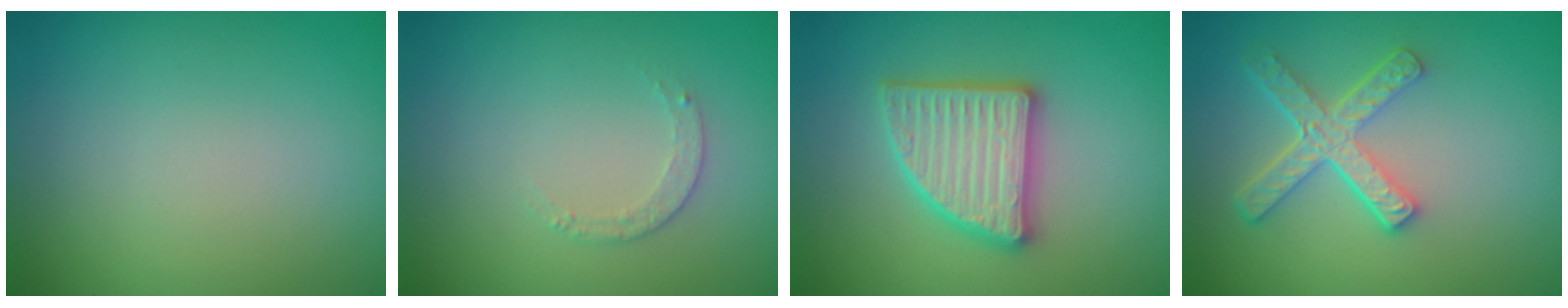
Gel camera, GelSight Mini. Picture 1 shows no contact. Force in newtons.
{"total": 0.8, "press": 0.6, "slide": 0.6}
{"total": 4.8, "press": 4.7, "slide": 0.8}
{"total": 4.5, "press": 3.3, "slide": 3.1}